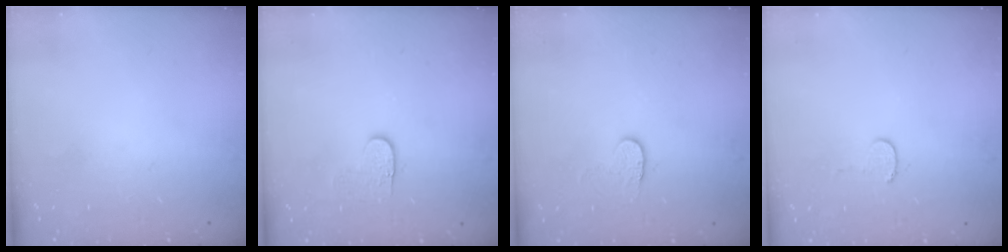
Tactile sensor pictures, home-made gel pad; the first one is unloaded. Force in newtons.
{"total": 3.6, "press": 3.6, "slide": 0.4}
{"total": 3.8, "press": 3.8, "slide": 0.4}
{"total": 3.7, "press": 3.7, "slide": 0.4}